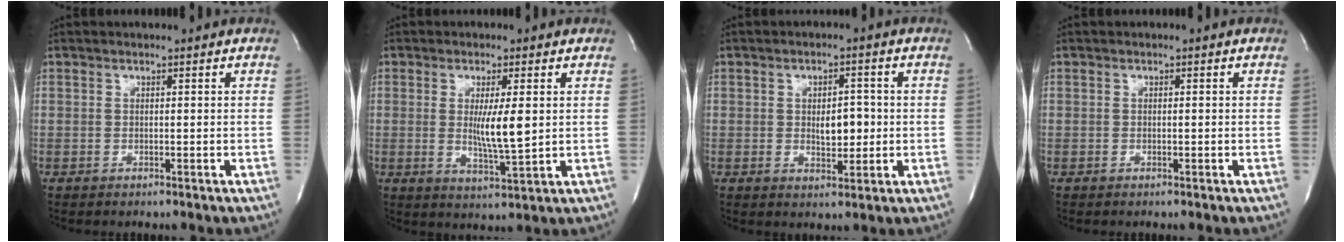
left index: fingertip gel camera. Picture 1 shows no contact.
{"total": 6.0, "force": [0.5, 0.4, 5.9], "torque": [-0.108, -0.015, 0.013]}
{"total": 4.4, "force": [-0.2, 2.1, 3.9], "torque": [-0.057, -0.001, 0.003]}
{"total": 0.0}